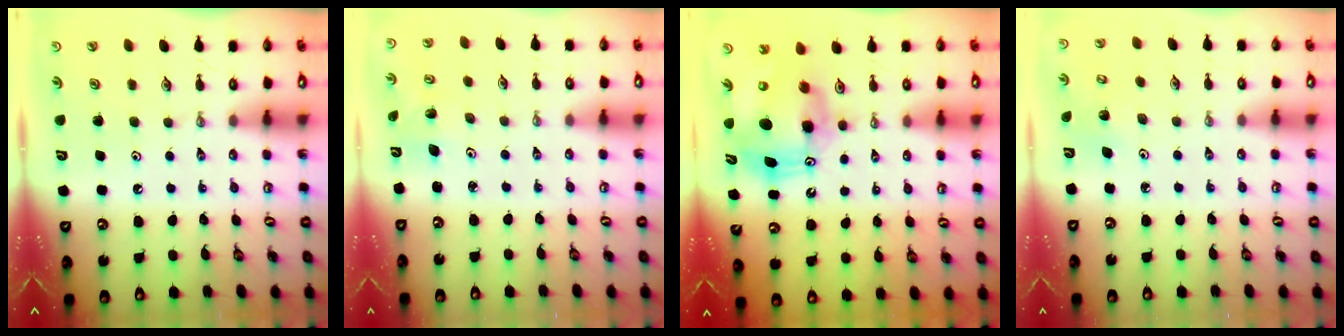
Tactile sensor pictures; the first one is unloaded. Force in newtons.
{"total": 1.9, "press": 1.9, "slide": 0.1}
{"total": 11.4, "press": 11.3, "slide": 1.0}
{"total": 2.8, "press": 2.8, "slide": 0.2}